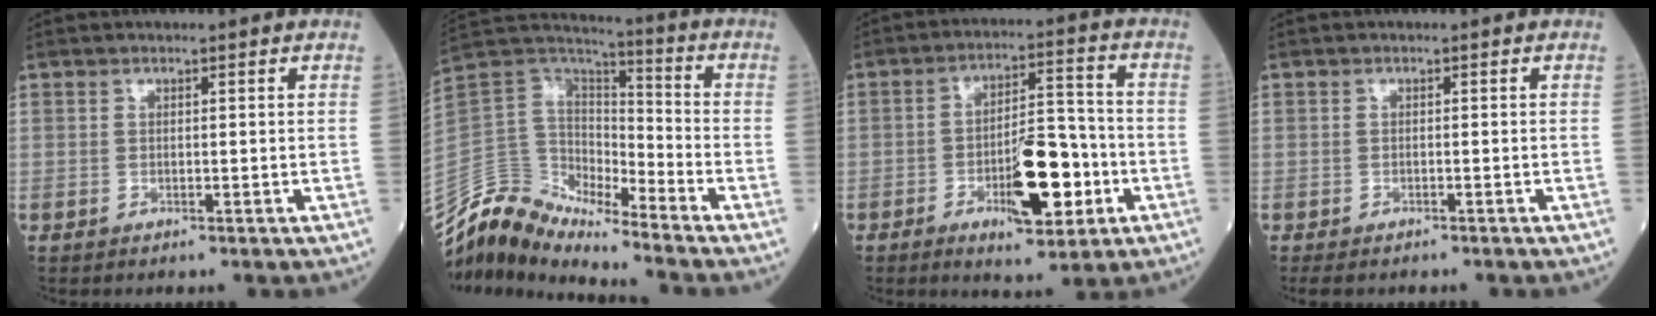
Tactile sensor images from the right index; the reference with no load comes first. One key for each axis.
{"total": 11.6, "fx": -11.2, "fy": 2.7, "fz": 1.9, "tx": -0.053, "ty": 0.075, "tz": -0.219}
{"total": 11.0, "fx": -3.9, "fy": 3.3, "fz": 9.8, "tx": -0.160, "ty": 0.008, "tz": -0.055}
{"total": 2.4, "fx": -2.0, "fy": 1.0, "fz": 0.9, "tx": -0.013, "ty": -0.002, "tz": -0.025}